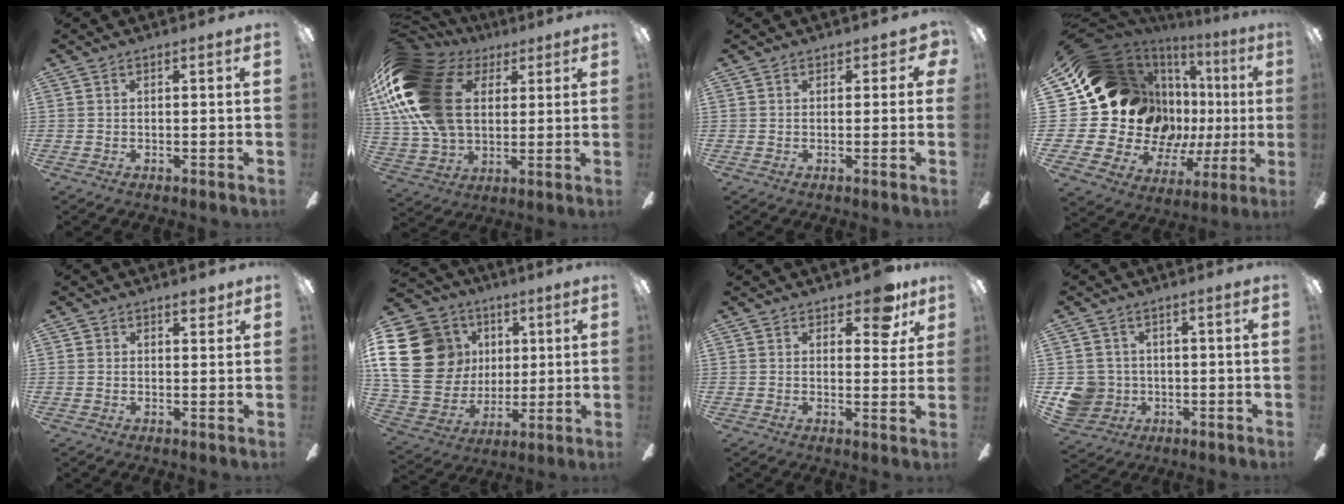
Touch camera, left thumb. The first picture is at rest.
{"total": 25.2, "force": [6.7, 17.0, 17.4], "torque": [-0.379, -0.009, 0.122]}
{"total": 2.7, "force": [1.0, 2.1, 1.4], "torque": [-0.003, 0.000, 0.015]}
{"total": 24.0, "force": [4.8, 19.1, 13.7], "torque": [-0.295, -0.071, 0.142]}
{"total": 2.6, "force": [1.8, 1.6, 1.1], "torque": [-0.007, -0.003, 0.029]}
{"total": 24.8, "force": [5.1, 20.9, 12.3], "torque": [-0.255, -0.006, 0.119]}
{"total": 8.9, "force": [5.7, 4.2, 5.4], "torque": [-0.060, -0.019, 0.095]}
{"total": 6.9, "force": [-0.2, 6.7, 1.7], "torque": [-0.057, 0.005, -0.001]}